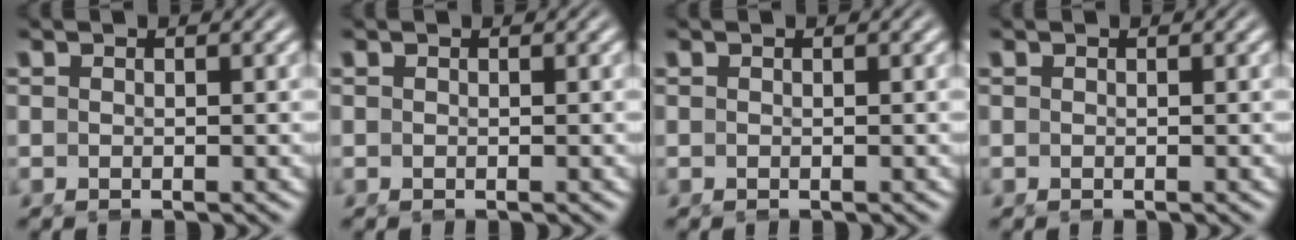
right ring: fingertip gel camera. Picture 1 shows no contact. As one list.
[{"total": 0.0}, {"total": 0.0}, {"total": 0.0}]